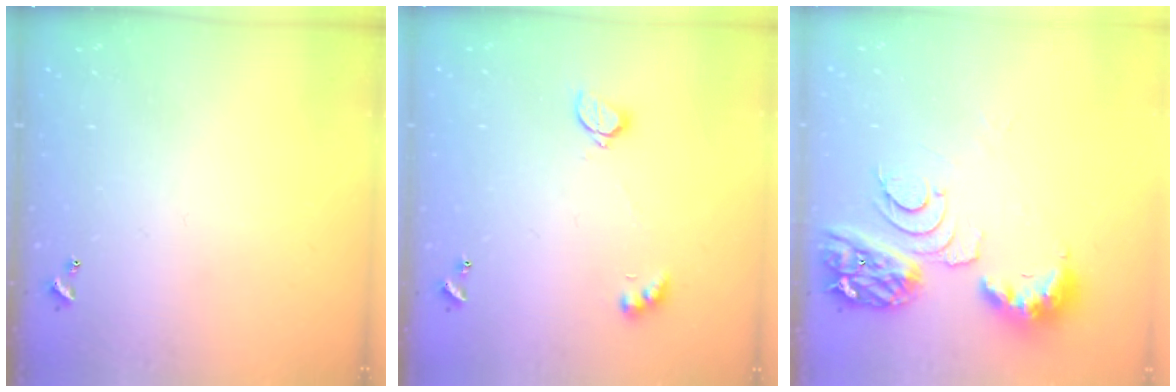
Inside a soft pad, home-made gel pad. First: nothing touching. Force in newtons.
{"total": 2.4, "press": 2.3, "slide": 0.8}
{"total": 10.1, "press": 10.0, "slide": 1.2}